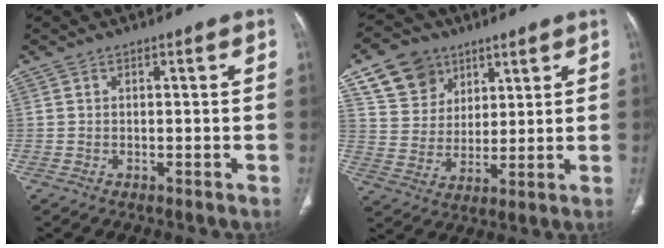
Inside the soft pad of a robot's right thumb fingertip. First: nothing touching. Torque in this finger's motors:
{"motor_torque": [0.01, 1.04, 0.16, -0.14, 0.00]}